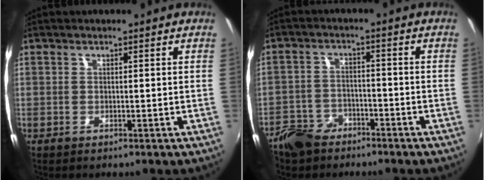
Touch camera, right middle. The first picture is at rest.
{"total": 7.9, "force": [-5.7, 5.0, 2.3], "torque": [-0.071, 0.014, -0.097]}